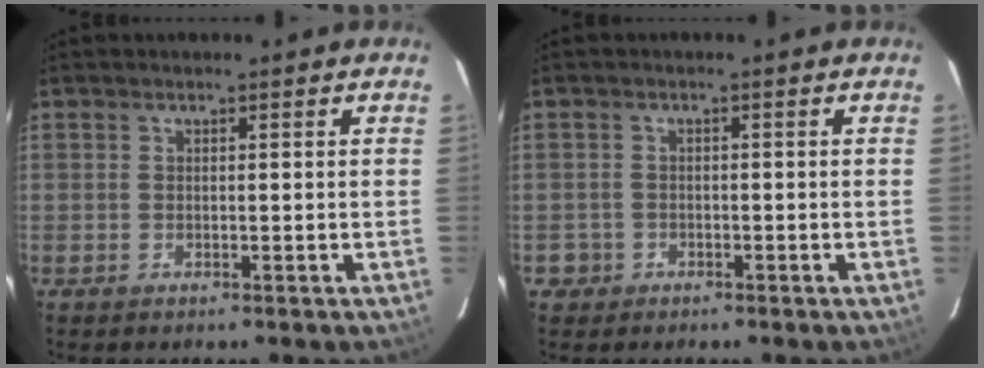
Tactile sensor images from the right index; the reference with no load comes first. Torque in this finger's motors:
{"motor_torque": [-0.19, 0.10, -0.81, -0.21]}